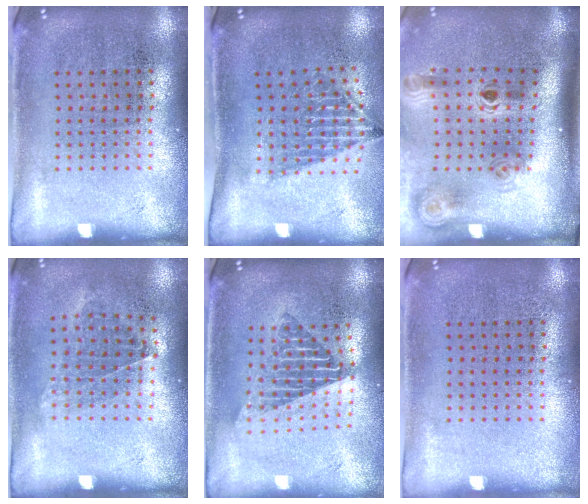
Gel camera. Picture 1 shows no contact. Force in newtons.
{"total": 1.5, "press": 1.1, "slide": 1.0}
{"total": 2.1, "press": 1.4, "slide": 1.5}
{"total": 1.0, "press": 0.8, "slide": 0.6}
{"total": 1.7, "press": 1.4, "slide": 1.0}
{"total": 0.0}